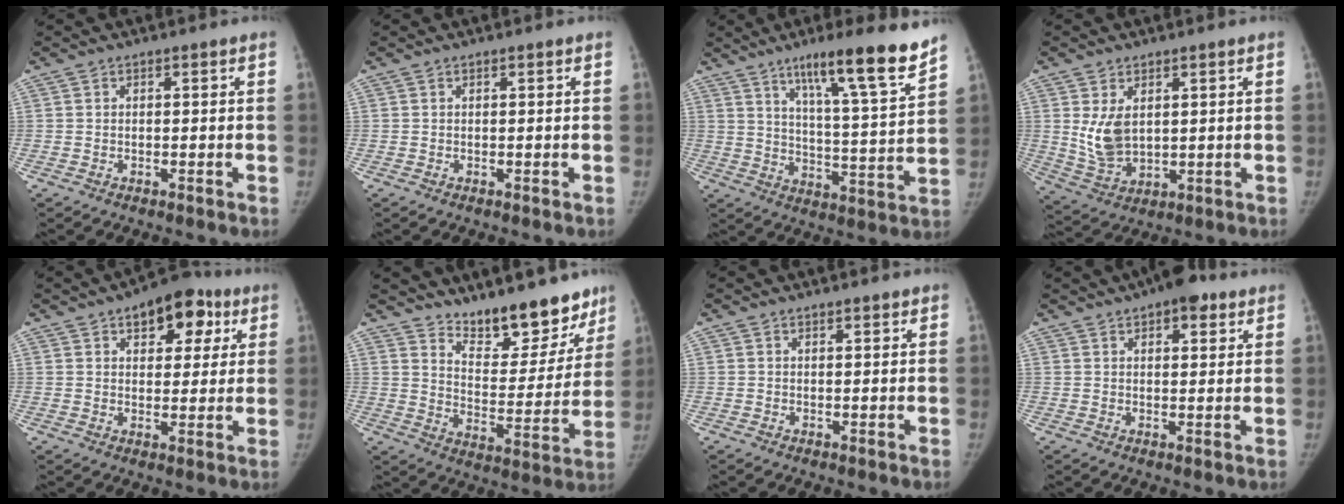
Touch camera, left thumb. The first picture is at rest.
{"total": 0.0}
{"total": 17.2, "force": [11.8, 1.2, 12.4], "torque": [-0.169, -0.067, 0.183]}
{"total": 7.3, "force": [1.9, 4.5, 5.5], "torque": [-0.094, -0.018, 0.054]}
{"total": 12.0, "force": [5.9, 6.8, 7.8], "torque": [-0.059, -0.007, 0.077]}
{"total": 16.5, "force": [13.2, 6.1, 7.8], "torque": [-0.049, -0.101, 0.205]}
{"total": 1.0, "force": [0.9, 0.3, 0.4], "torque": [-0.004, -0.006, 0.014]}
{"total": 7.5, "force": [4.6, 3.2, 4.9], "torque": [-0.047, -0.012, 0.061]}